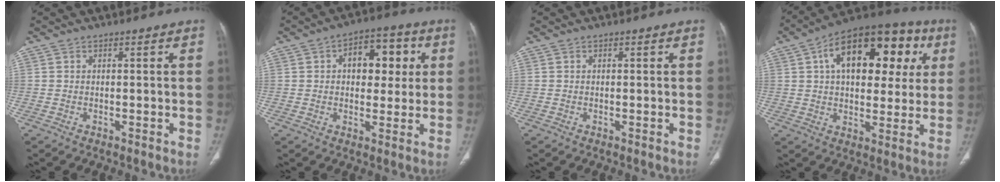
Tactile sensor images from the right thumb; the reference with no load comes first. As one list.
[{"total": 11.2, "force": [2.5, 7.0, 8.4], "torque": [-0.073, 0.013, 0.034]}, {"total": 0.0}, {"total": 23.4, "force": [7.2, 13.0, 18.1], "torque": [-0.227, 0.024, 0.101]}]